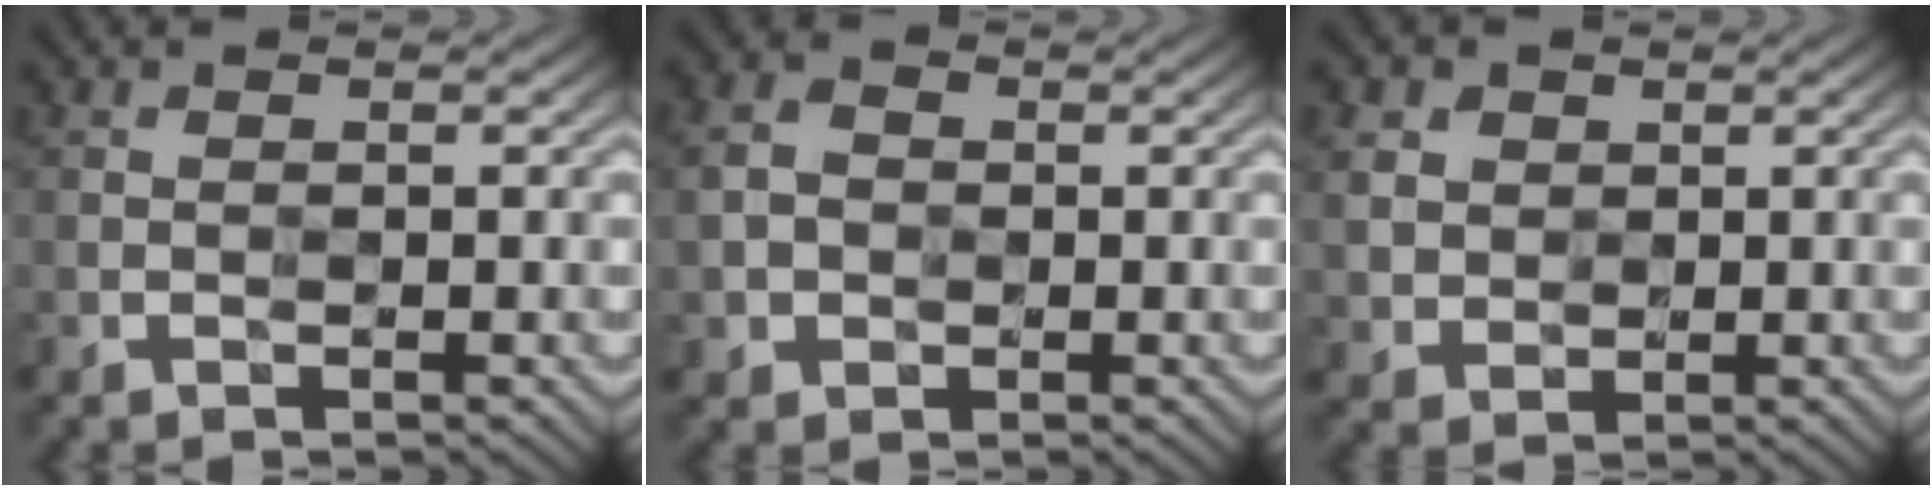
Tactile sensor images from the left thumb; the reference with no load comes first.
{"total": 3.7, "force": [-0.3, 3.2, 2.0], "torque": [-0.059, 0.002, -0.003]}
{"total": 4.2, "force": [1.5, 3.6, 1.6], "torque": [-0.065, -0.003, 0.032]}